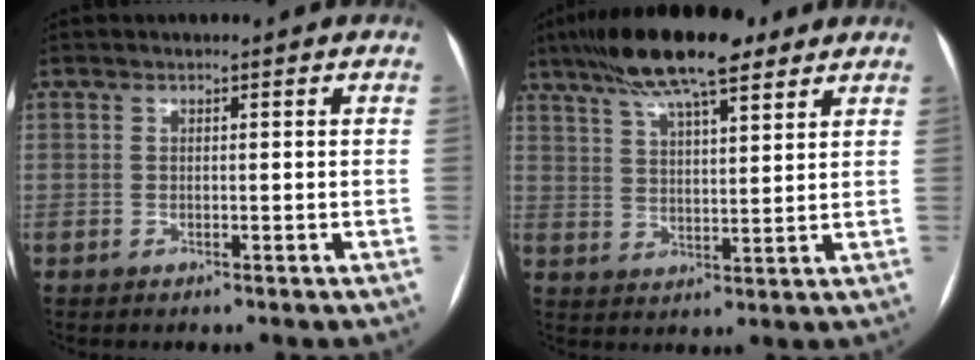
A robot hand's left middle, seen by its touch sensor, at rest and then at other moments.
{"total": 14.5, "force": [10.3, 3.3, 9.7], "torque": [-0.175, 0.030, 0.175]}